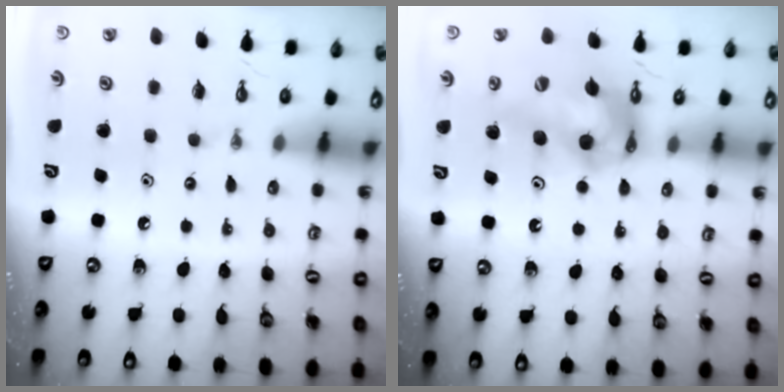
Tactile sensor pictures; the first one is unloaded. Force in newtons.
{"total": 14.2, "press": 14.1, "slide": 1.6}